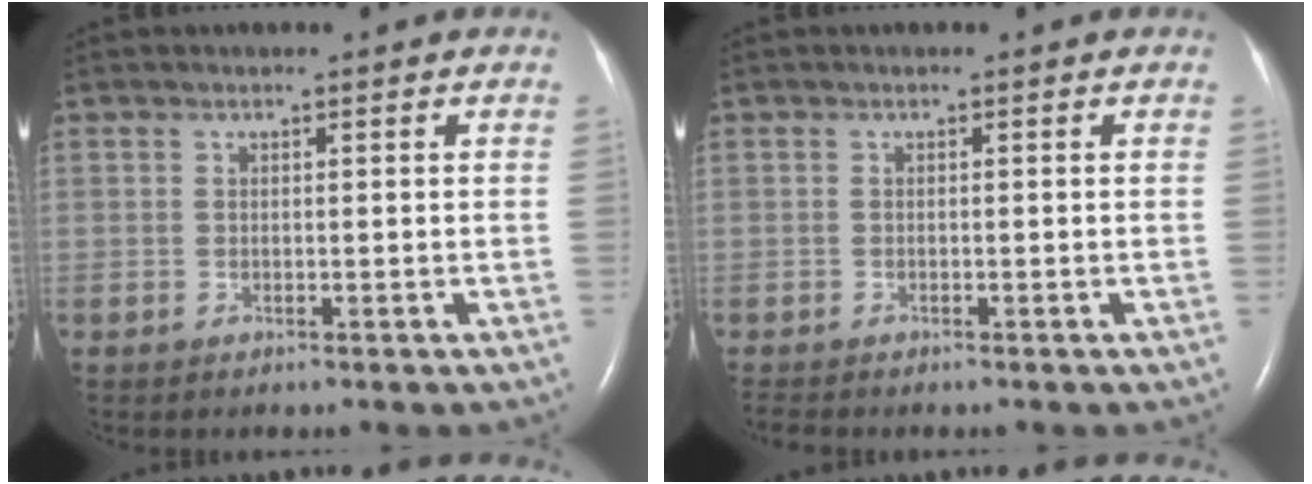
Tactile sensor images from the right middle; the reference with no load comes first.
{"total": 1.4, "force": [-1.3, 0.2, 0.5], "torque": [-0.013, -0.005, -0.020]}